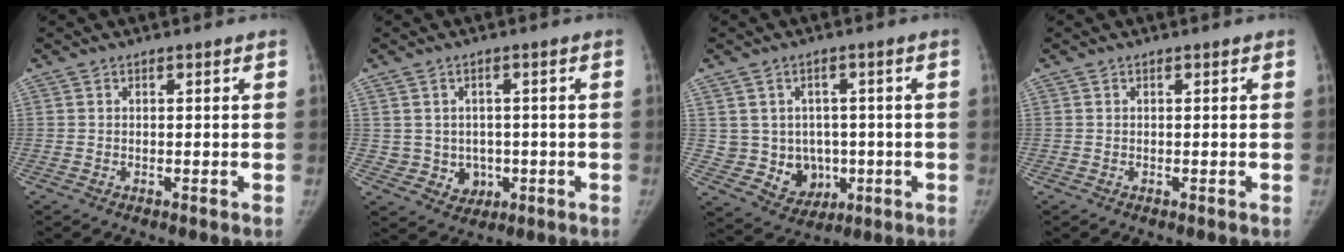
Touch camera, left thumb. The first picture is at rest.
{"total": 5.2, "force": [-0.3, 5.0, 1.6], "torque": [0.001, 0.006, 0.007]}
{"total": 8.4, "force": [-0.4, 7.7, 3.4], "torque": [-0.012, 0.003, 0.015]}
{"total": 0.0}